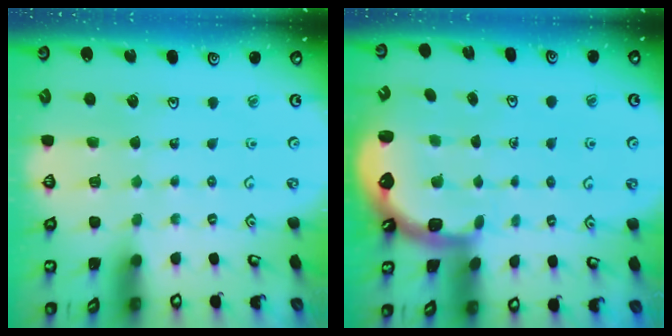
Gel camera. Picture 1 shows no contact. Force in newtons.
{"total": 1.9, "press": 1.7, "slide": 0.6}